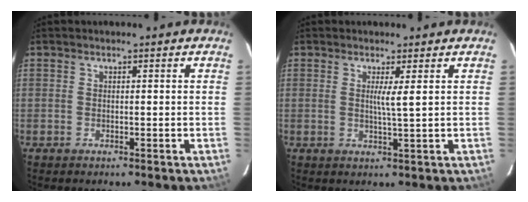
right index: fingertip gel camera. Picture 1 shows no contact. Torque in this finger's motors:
{"motor_torque": [0.03, -0.01, 0.04, 0.02]}